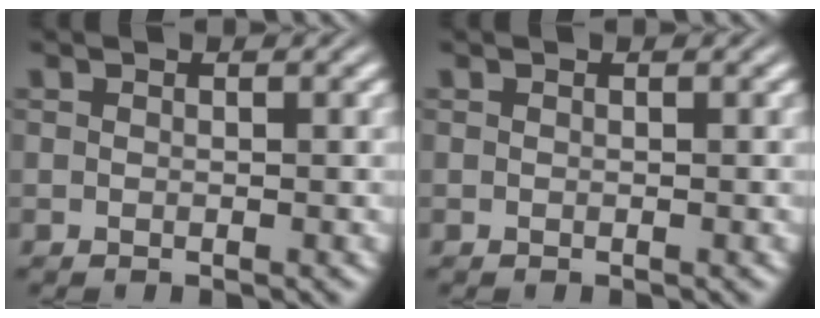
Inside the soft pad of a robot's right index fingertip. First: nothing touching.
{"total": 0.0}